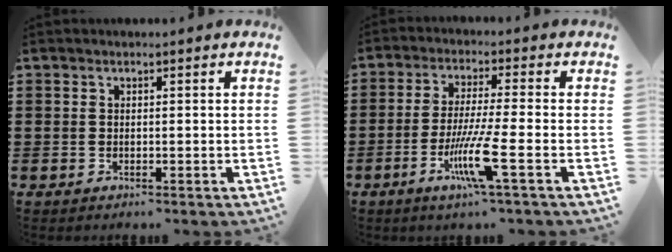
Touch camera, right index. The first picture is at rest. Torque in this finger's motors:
{"motor_torque": [1.33, -0.09, 0.46, 0.19]}